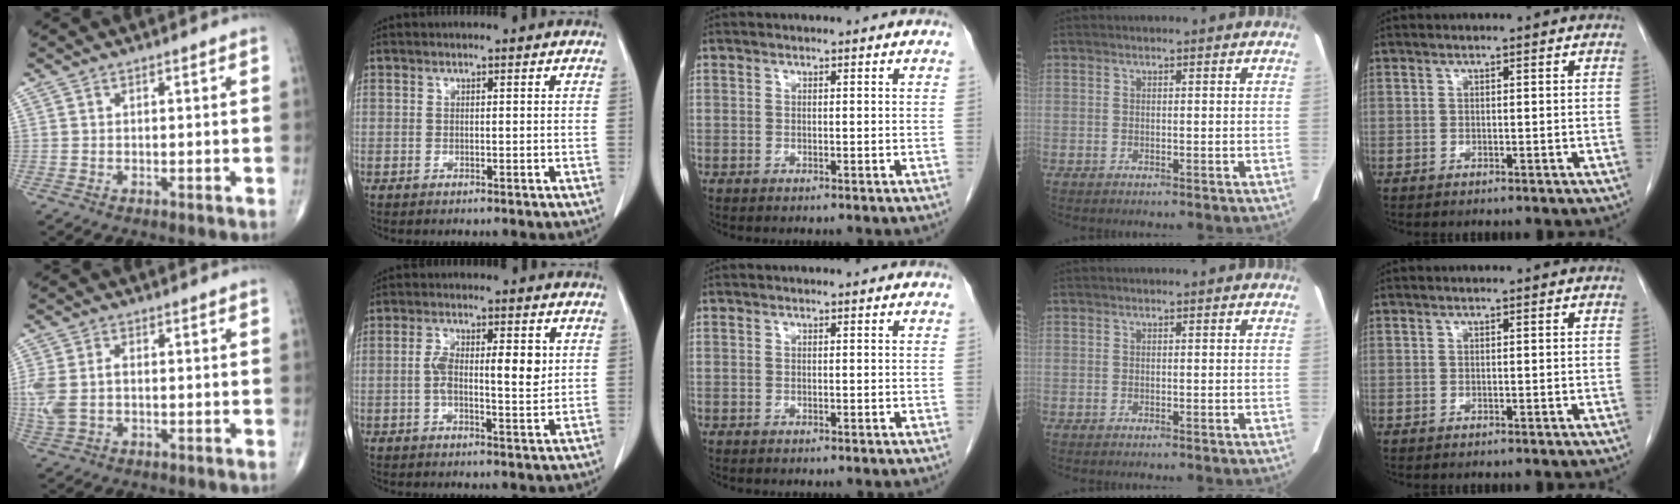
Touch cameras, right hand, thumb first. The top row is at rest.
{"thumb": {"total": 6.6, "force": [-0.2, 4.2, 5.1], "torque": [-0.136, 0.015, -0.001]}, "index": {"total": 7.6, "force": [0.8, 2.4, 7.1], "torque": [-0.126, 0.009, 0.011]}}